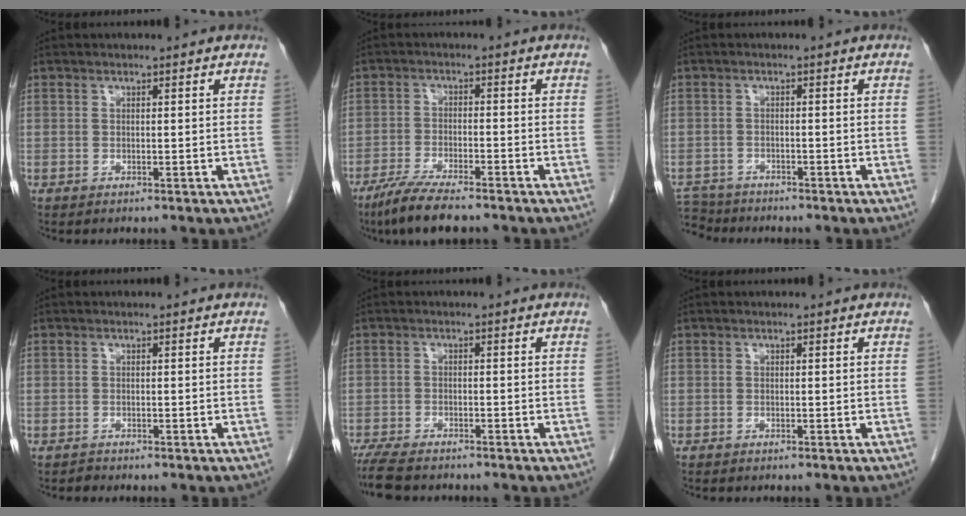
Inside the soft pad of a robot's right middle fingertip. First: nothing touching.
{"total": 8.2, "force": [-6.5, 1.1, 4.9], "torque": [-0.088, -0.021, -0.109]}
{"total": 5.5, "force": [-5.1, 1.9, 0.1], "torque": [-0.005, -0.002, -0.092]}
{"total": 0.5, "force": [-0.5, 0.1, -0.2], "torque": [-0.003, -0.002, -0.010]}
{"total": 7.3, "force": [-6.3, 1.8, 3.2], "torque": [-0.053, -0.016, -0.105]}
{"total": 0.7, "force": [-0.7, 0.2, 0.2], "torque": [-0.008, -0.001, -0.010]}